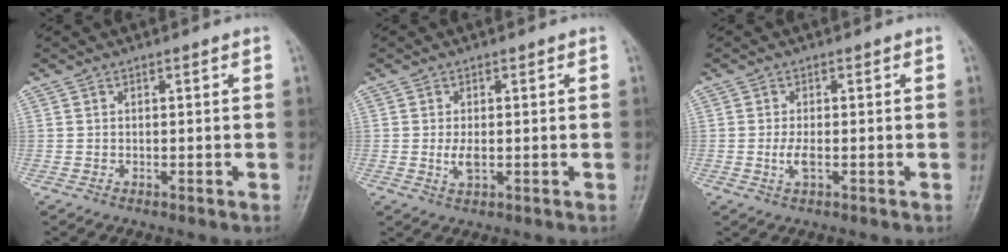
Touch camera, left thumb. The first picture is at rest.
{"total": 2.8, "force": [-0.2, 1.4, 2.4], "torque": [-0.050, -0.006, -0.004]}
{"total": 2.6, "force": [-0.5, 1.0, 2.4], "torque": [-0.056, -0.005, -0.011]}